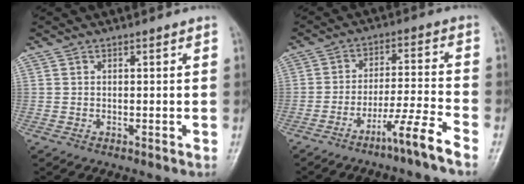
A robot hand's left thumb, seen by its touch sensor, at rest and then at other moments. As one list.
[{"total": 7.9, "force": [-5.8, -0.7, 5.2], "torque": [-0.102, 0.040, -0.107]}]